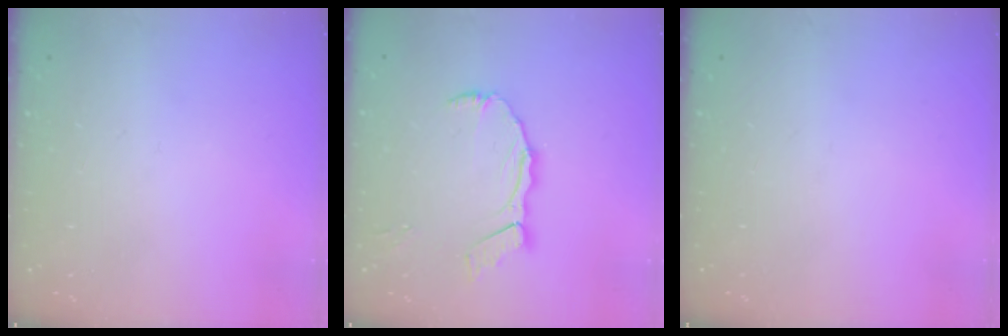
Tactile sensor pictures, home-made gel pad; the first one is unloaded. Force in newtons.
{"total": 8.6, "press": 8.6, "slide": 0.9}
{"total": 0.0}